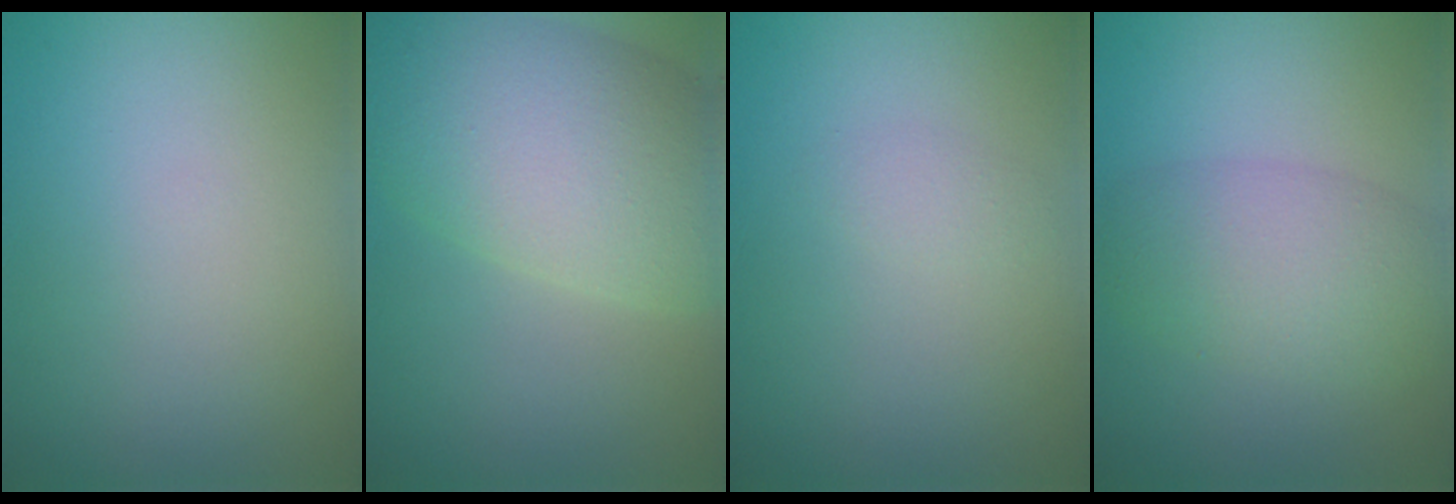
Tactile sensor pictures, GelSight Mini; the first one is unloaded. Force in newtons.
{"total": 10.4, "press": 10.4, "slide": 0.2}
{"total": 0.9, "press": 0.9, "slide": 0.1}
{"total": 5.2, "press": 5.2, "slide": 0.1}